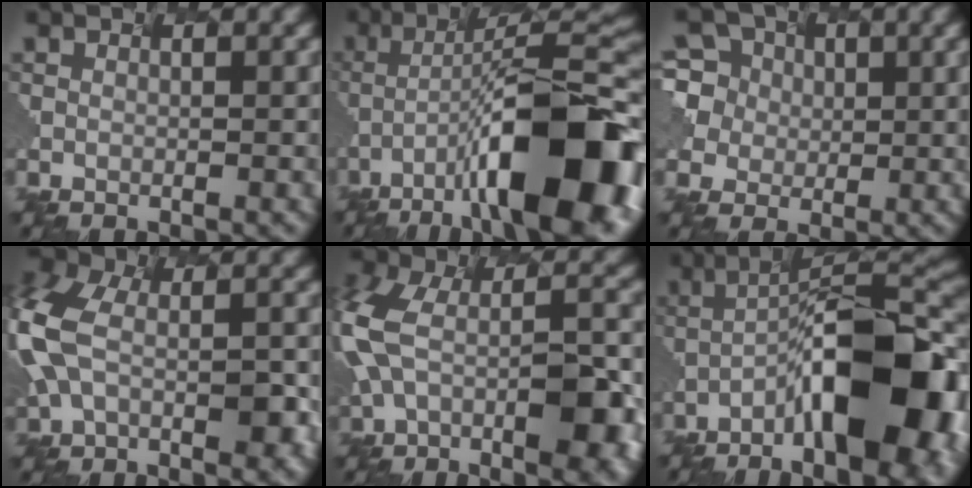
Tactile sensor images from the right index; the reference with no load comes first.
{"total": 14.4, "force": [-7.0, 3.9, 12.0], "torque": [-0.195, 0.004, -0.098]}
{"total": 8.2, "force": [3.1, 7.1, 2.6], "torque": [-0.083, 0.031, 0.055]}
{"total": 9.0, "force": [-1.9, 5.2, 7.1], "torque": [-0.199, 0.002, -0.026]}
{"total": 11.0, "force": [-2.7, 5.5, 9.1], "torque": [-0.217, -0.007, -0.025]}
{"total": 14.1, "force": [-6.2, 4.7, 11.8], "torque": [-0.184, 0.006, -0.079]}